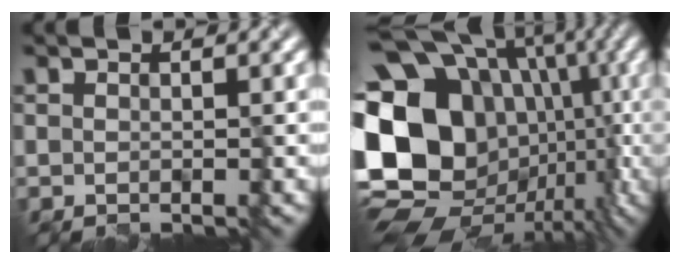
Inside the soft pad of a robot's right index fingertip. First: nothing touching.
{"total": 19.8, "force": [-1.9, 16.0, 11.6], "torque": [-0.199, 0.012, -0.049]}